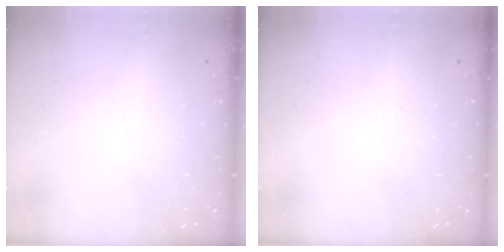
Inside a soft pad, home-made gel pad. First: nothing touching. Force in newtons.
{"total": 0.0}